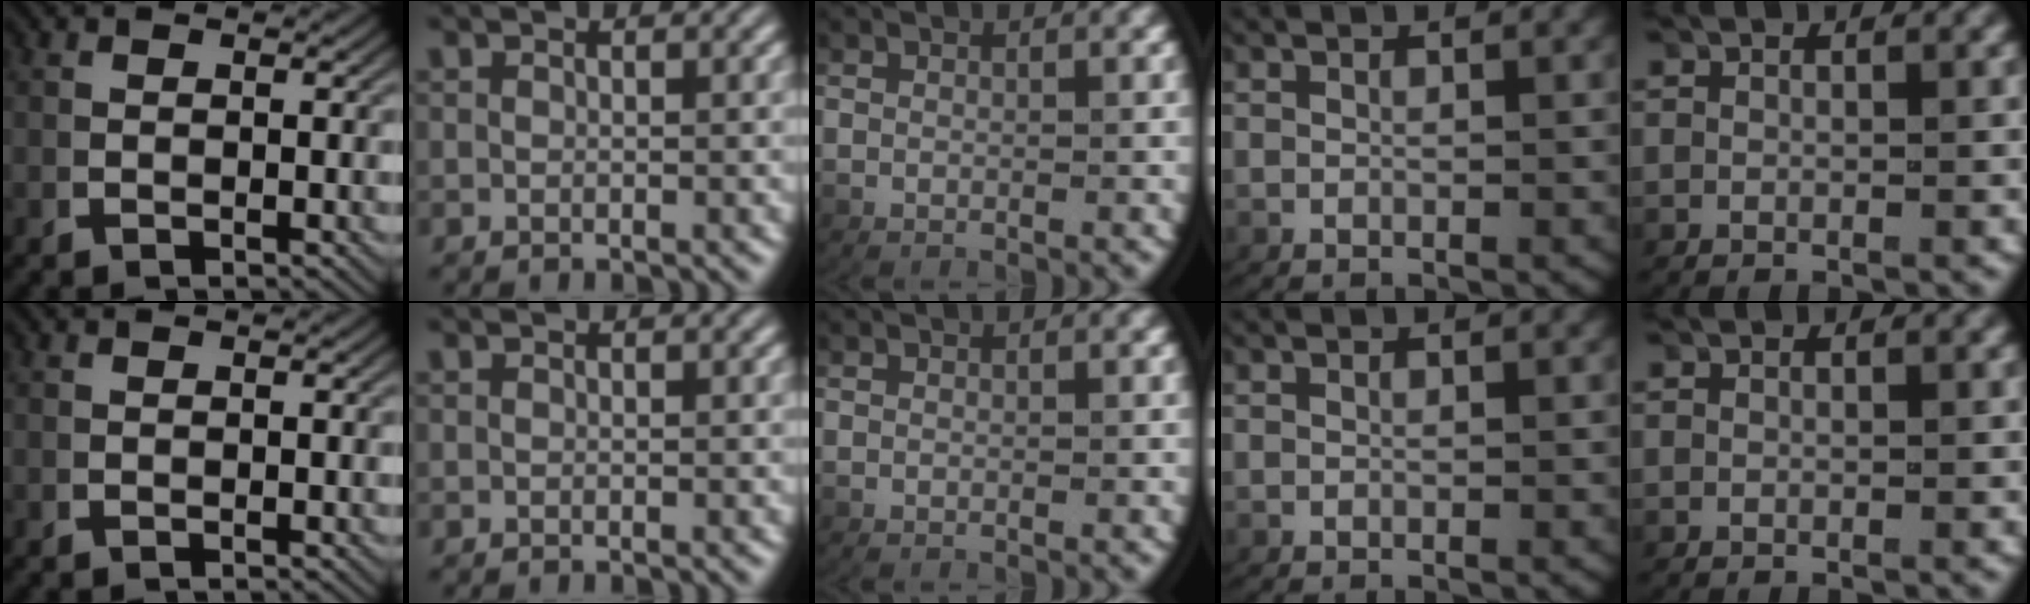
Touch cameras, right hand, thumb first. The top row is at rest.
{}